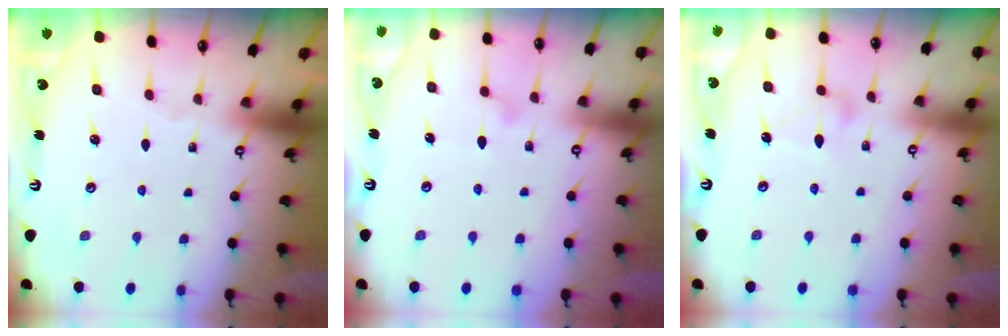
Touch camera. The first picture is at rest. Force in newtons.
{"total": 8.5, "press": 8.5, "slide": 0.5}
{"total": 7.5, "press": 7.5, "slide": 0.4}